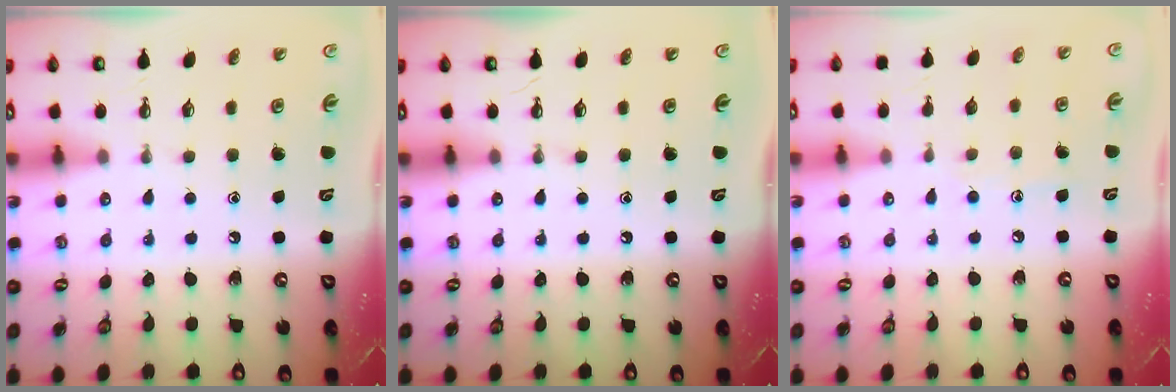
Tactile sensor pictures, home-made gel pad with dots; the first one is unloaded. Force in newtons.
{"total": 0.0}
{"total": 5.5, "press": 5.4, "slide": 0.5}